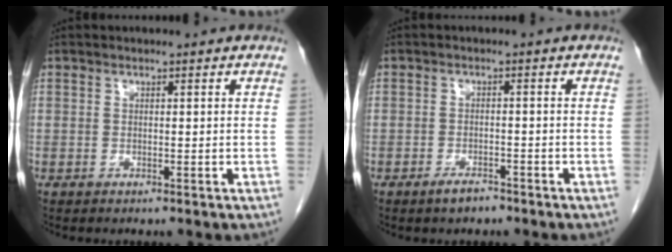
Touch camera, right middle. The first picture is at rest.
{"total": 2.3, "force": [-1.8, 0.8, 1.2], "torque": [-0.029, -0.002, -0.028]}